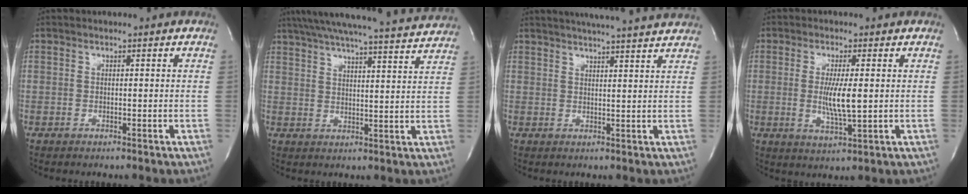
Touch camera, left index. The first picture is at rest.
{"total": 22.7, "force": [21.0, 0.4, 8.6], "torque": [-0.147, -0.011, 0.273]}
{"total": 14.3, "force": [13.1, 0.1, 5.8], "torque": [-0.097, 0.009, 0.166]}
{"total": 5.8, "force": [0.1, 0.5, 5.8], "torque": [-0.116, -0.014, 0.003]}